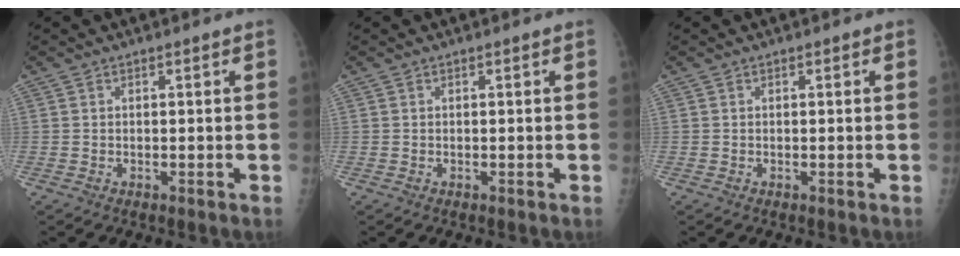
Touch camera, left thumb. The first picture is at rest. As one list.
[{"total": 0.0}, {"total": 0.0}]